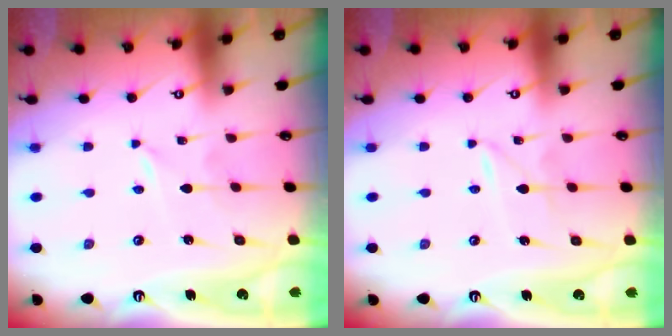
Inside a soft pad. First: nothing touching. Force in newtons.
{"total": 2.7, "press": 2.7, "slide": 0.2}